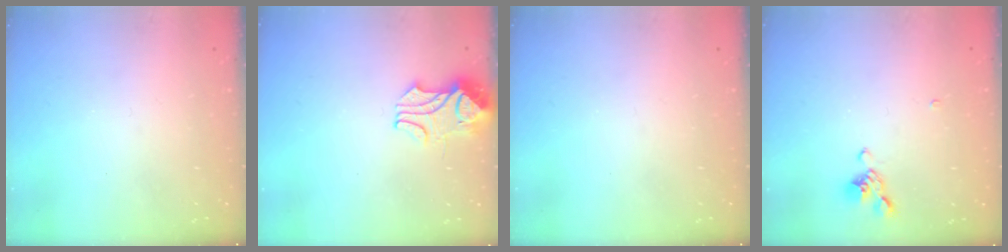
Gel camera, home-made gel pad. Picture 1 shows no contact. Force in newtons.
{"total": 2.2, "press": 2.1, "slide": 0.8}
{"total": 0.0}
{"total": 1.8, "press": 1.5, "slide": 1.0}